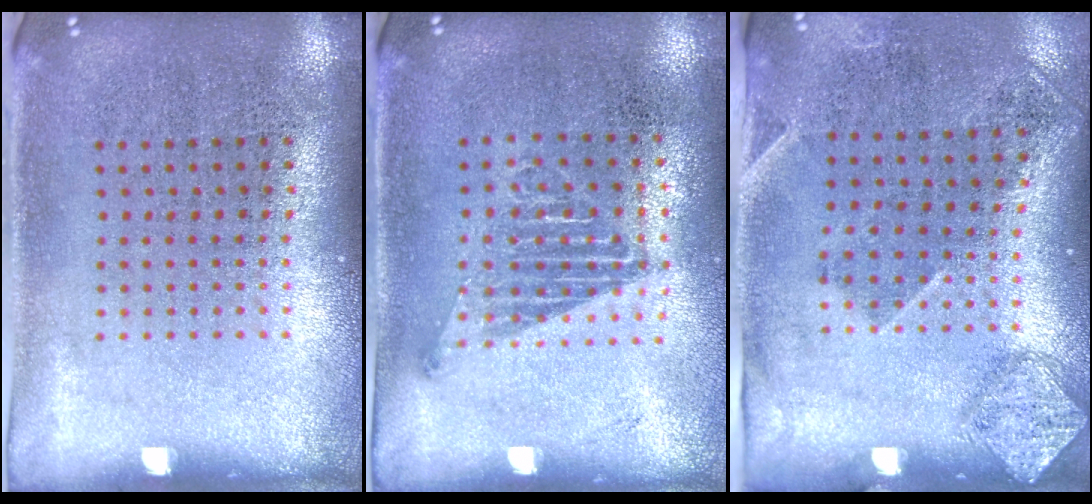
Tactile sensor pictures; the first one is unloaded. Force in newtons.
{"total": 1.1, "press": 1.0, "slide": 0.6}
{"total": 1.7, "press": 1.1, "slide": 1.3}